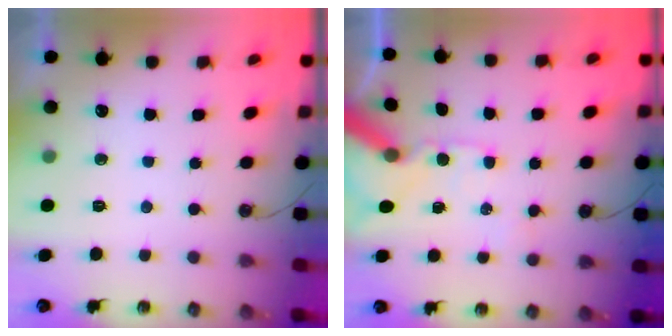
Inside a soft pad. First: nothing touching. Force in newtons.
{"total": 11.8, "press": 11.7, "slide": 1.7}